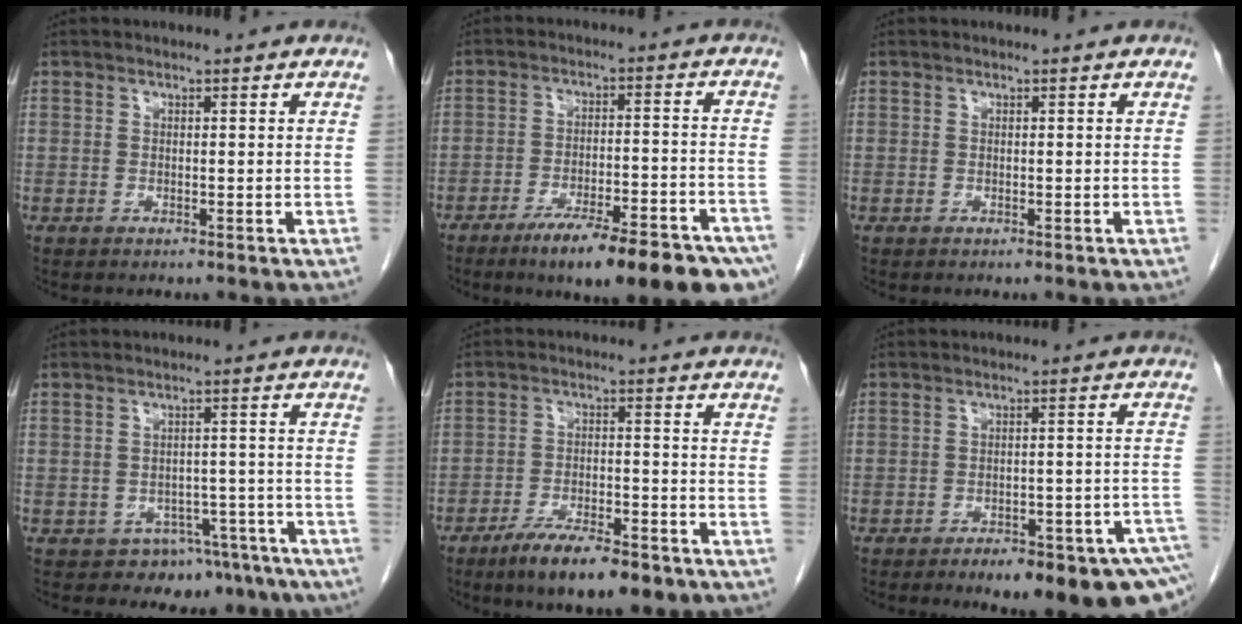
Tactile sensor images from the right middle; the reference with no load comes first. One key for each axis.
{"total": 18.1, "fx": -13.1, "fy": 3.1, "fz": 12.0, "tx": -0.107, "ty": 0.012, "tz": -0.191}
{"total": 0.0}
{"total": 9.8, "fx": -7.8, "fy": 5.8, "fz": 1.7, "tx": 0.001, "ty": 0.030, "tz": -0.090}
{"total": 10.3, "fx": -7.3, "fy": 2.9, "fz": 6.7, "tx": -0.105, "ty": -0.009, "tz": -0.118}
{"total": 14.8, "fx": -10.9, "fy": 3.4, "fz": 9.5, "tx": -0.070, "ty": 0.026, "tz": -0.137}